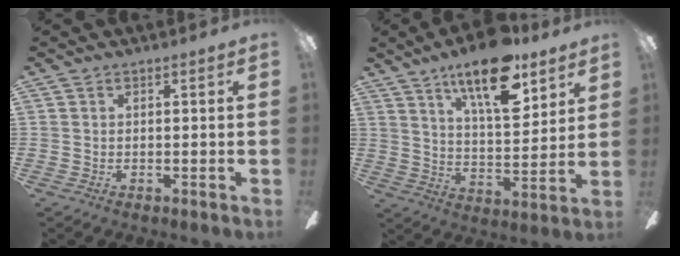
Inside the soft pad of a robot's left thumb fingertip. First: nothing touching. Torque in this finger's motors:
{"motor_torque": [0.61, 0.28, 1.58, -1.19, 0.22]}